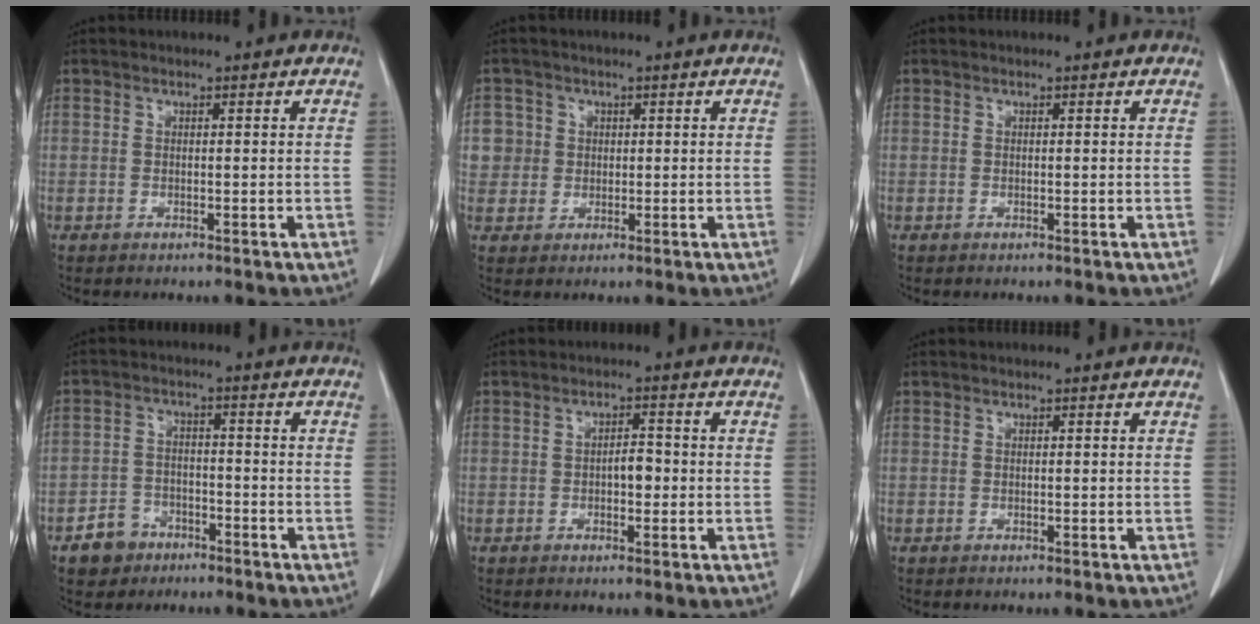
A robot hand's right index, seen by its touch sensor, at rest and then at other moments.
{"total": 4.3, "force": [0.9, 4.2, 0.0], "torque": [0.017, 0.009, 0.019]}
{"total": 0.0}
{"total": 5.3, "force": [-3.4, 4.0, 1.0], "torque": [-0.019, 0.012, -0.053]}
{"total": 2.7, "force": [-0.5, 1.2, 2.3], "torque": [-0.034, 0.005, -0.006]}
{"total": 0.0}